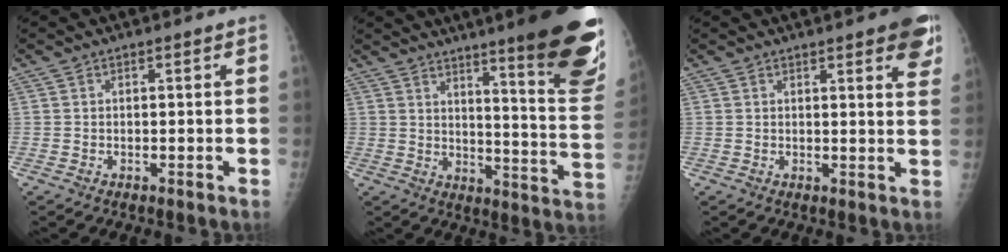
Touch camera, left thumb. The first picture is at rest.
{"total": 23.2, "force": [15.7, 2.5, 16.9], "torque": [-0.199, -0.112, 0.203]}
{"total": 8.5, "force": [5.0, 2.2, 6.4], "torque": [-0.053, -0.014, 0.053]}